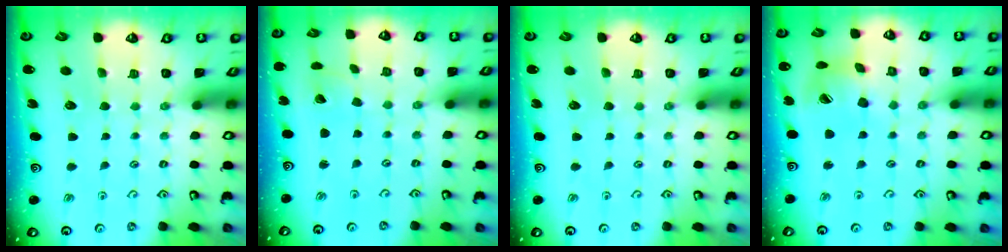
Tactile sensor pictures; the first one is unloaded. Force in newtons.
{"total": 1.9, "press": 1.9, "slide": 0.1}
{"total": 0.0}
{"total": 10.6, "press": 10.5, "slide": 1.3}